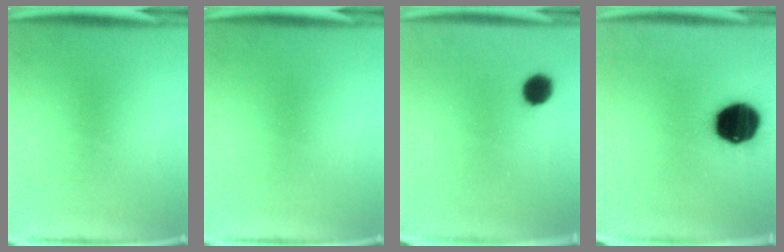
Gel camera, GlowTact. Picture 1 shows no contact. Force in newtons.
{"total": 0.0}
{"total": 5.1}
{"total": 17.5}